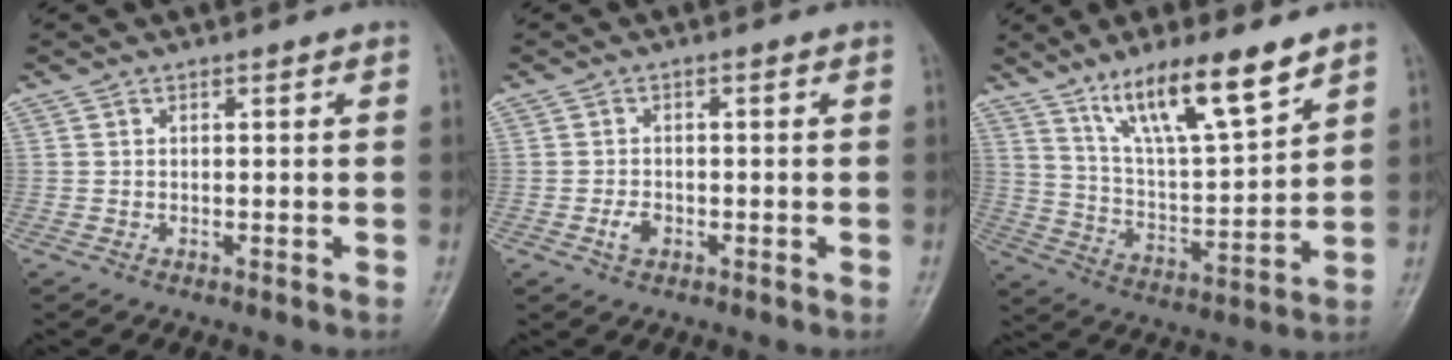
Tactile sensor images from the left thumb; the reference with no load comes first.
{"total": 2.4, "force": [-0.9, 1.6, 1.5], "torque": [-0.027, 0.005, -0.018]}
{"total": 15.0, "force": [10.2, 3.1, 10.6], "torque": [-0.173, -0.054, 0.193]}